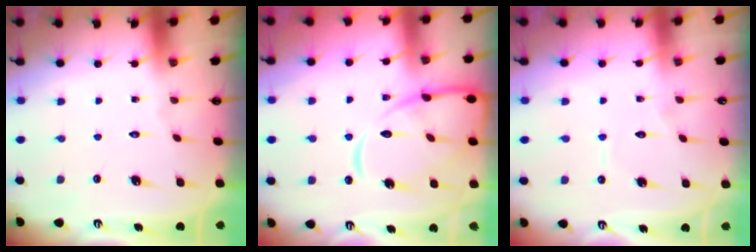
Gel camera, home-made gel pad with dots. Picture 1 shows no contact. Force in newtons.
{"total": 14.1, "press": 14.1, "slide": 1.3}
{"total": 4.5, "press": 4.5, "slide": 0.2}